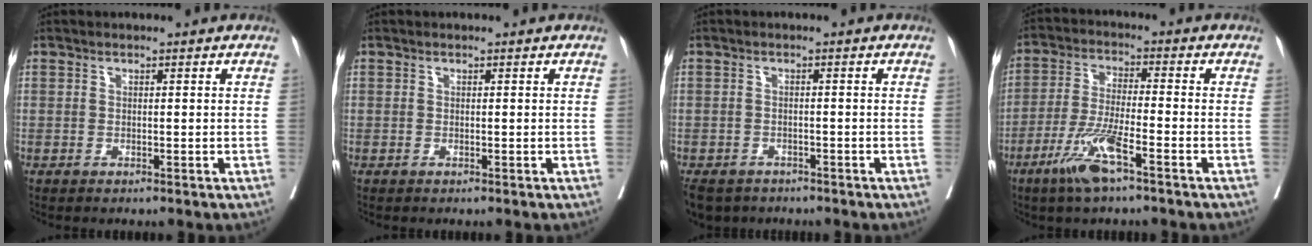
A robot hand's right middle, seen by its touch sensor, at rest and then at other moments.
{"total": 0.0}
{"total": 7.2, "force": [-5.5, 4.4, 1.8], "torque": [-0.041, -0.012, -0.078]}
{"total": 8.4, "force": [-5.0, 0.6, 6.8], "torque": [-0.142, -0.014, -0.096]}